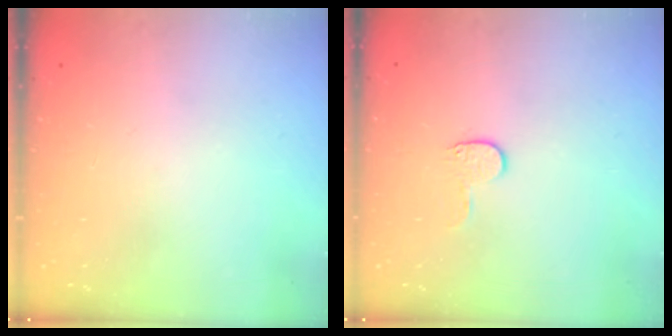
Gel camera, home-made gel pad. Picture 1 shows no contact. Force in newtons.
{"total": 4.7, "press": 4.7, "slide": 0.5}